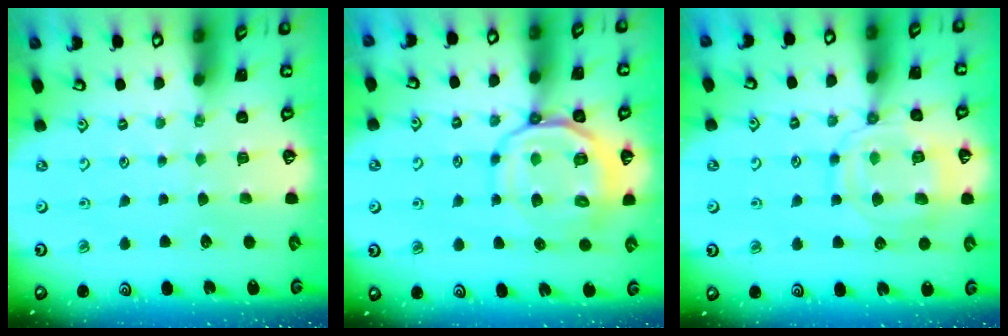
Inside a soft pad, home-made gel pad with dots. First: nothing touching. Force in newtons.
{"total": 12.5, "press": 12.3, "slide": 1.9}
{"total": 15.8, "press": 15.7, "slide": 1.3}